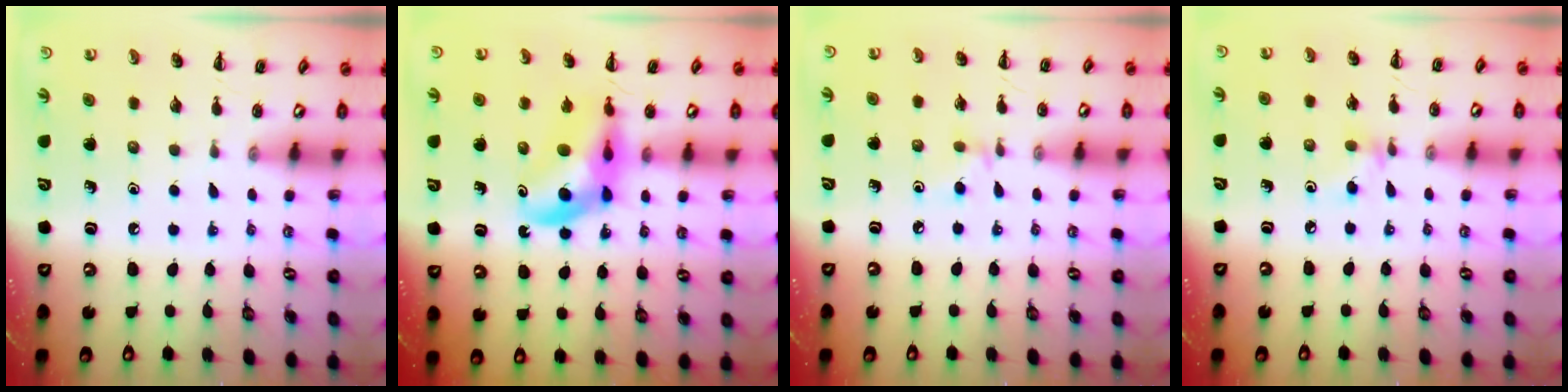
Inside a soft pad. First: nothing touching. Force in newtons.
{"total": 11.3, "press": 10.9, "slide": 3.1}
{"total": 3.4, "press": 3.2, "slide": 1.2}
{"total": 4.7, "press": 4.5, "slide": 1.5}